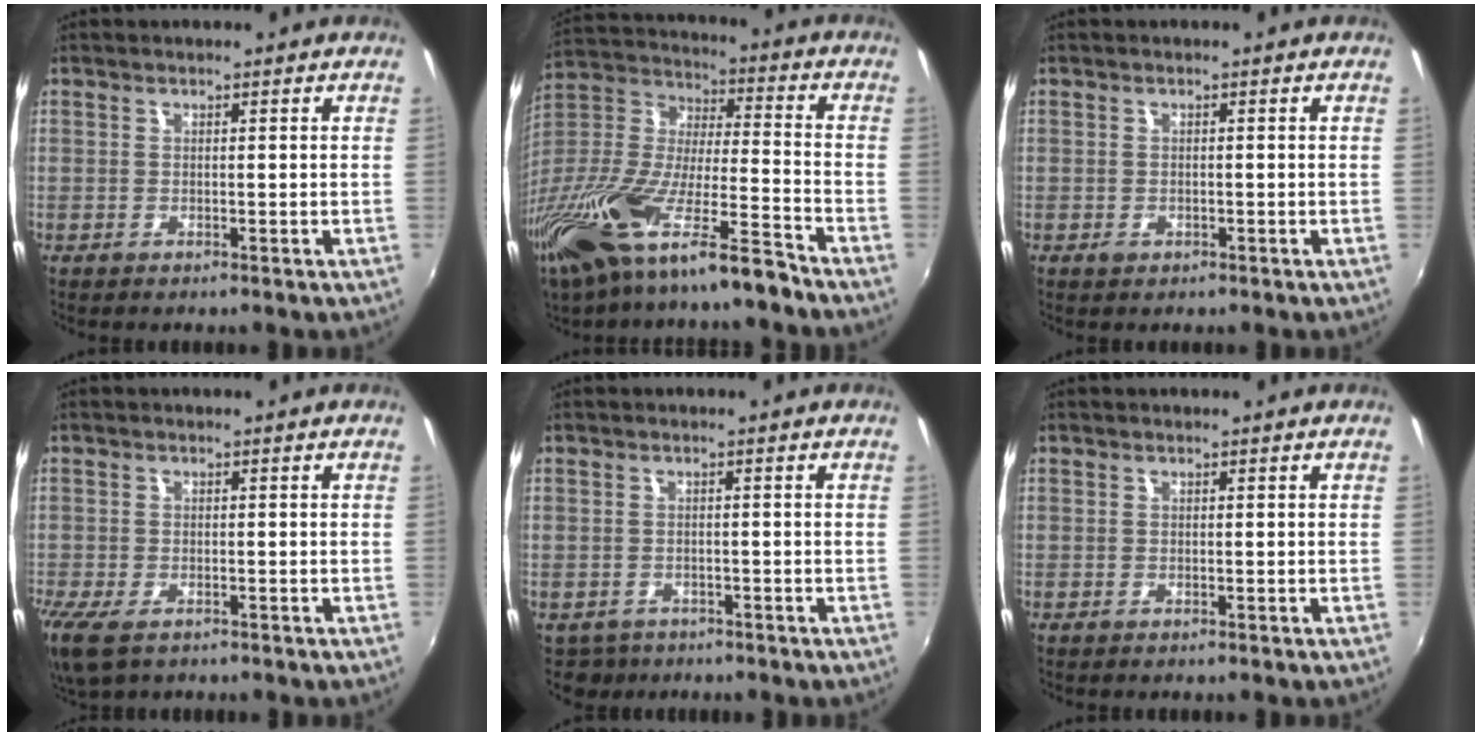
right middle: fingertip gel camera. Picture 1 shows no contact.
{"total": 23.7, "force": [-16.5, 4.3, 16.5], "torque": [-0.331, -0.043, -0.304]}
{"total": 1.2, "force": [-0.6, 0.8, 0.5], "torque": [-0.010, -0.003, -0.011]}
{"total": 6.9, "force": [-4.3, 3.3, 4.4], "torque": [-0.106, -0.031, -0.079]}
{"total": 3.1, "force": [-1.9, 2.4, 0.5], "torque": [-0.018, -0.005, -0.027]}
{"total": 0.0}